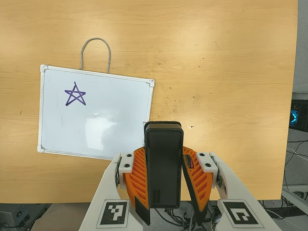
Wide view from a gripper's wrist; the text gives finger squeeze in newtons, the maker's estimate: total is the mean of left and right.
{"total": 7.0, "left": 5.5, "right": 8.6}